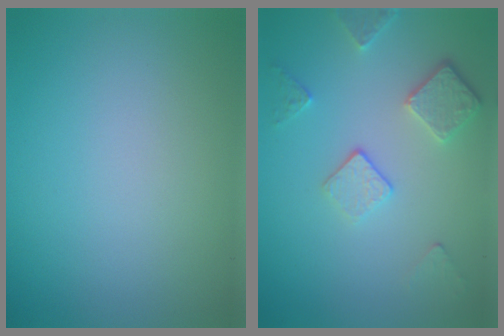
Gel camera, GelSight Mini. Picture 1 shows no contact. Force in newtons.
{"total": 3.6, "press": 2.8, "slide": 2.2}